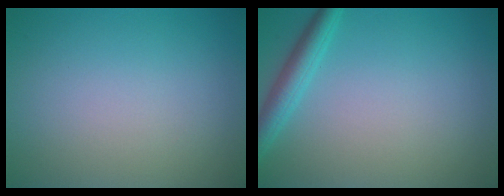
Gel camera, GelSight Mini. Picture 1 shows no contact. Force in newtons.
{"total": 2.7, "press": 2.7, "slide": 0.2}